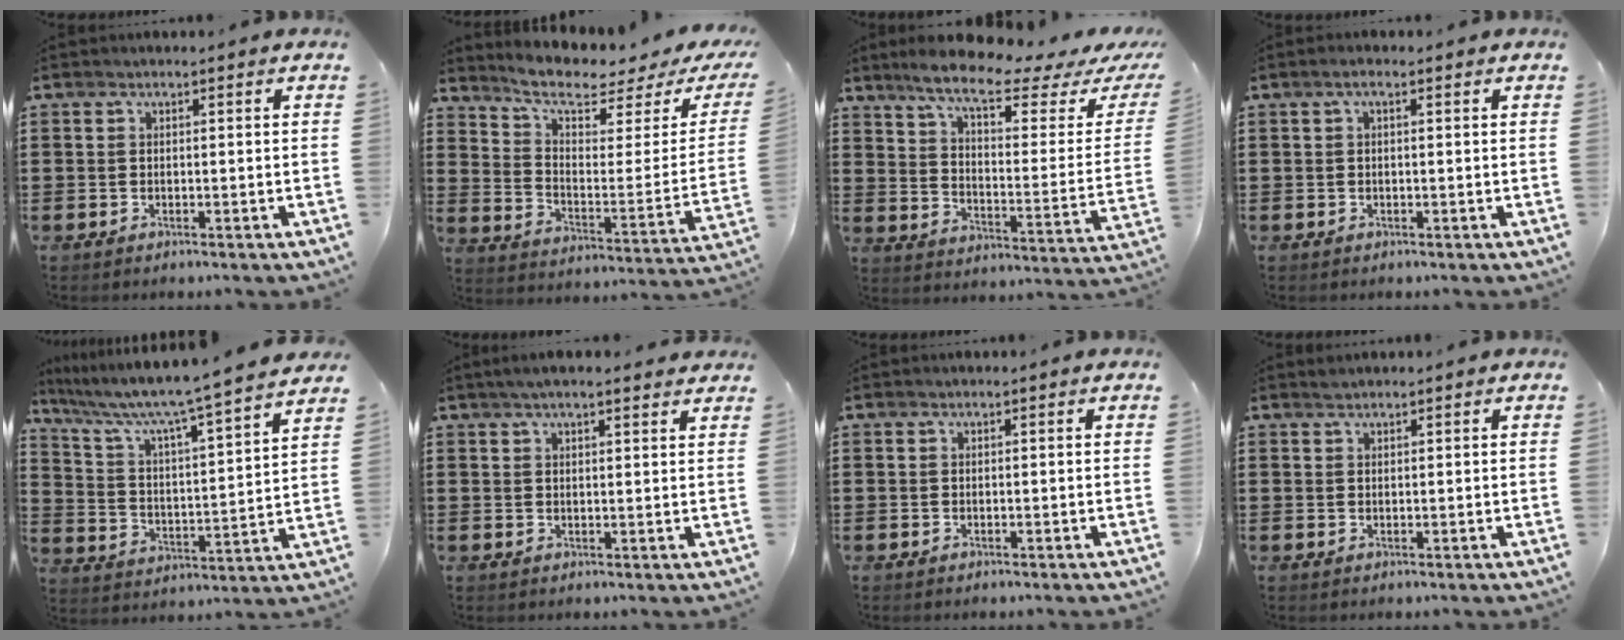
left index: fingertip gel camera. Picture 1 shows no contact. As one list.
[{"total": 6.3, "force": [5.0, 1.4, 3.5], "torque": [-0.088, -0.042, 0.081]}, {"total": 9.7, "force": [7.5, 1.1, 6.1], "torque": [-0.133, -0.045, 0.124]}, {"total": 1.1, "force": [-0.1, 0.3, 1.0], "torque": [-0.021, 0.000, -0.002]}, {"total": 6.6, "force": [5.7, -0.5, 3.2], "torque": [-0.090, -0.053, 0.086]}, {"total": 2.9, "force": [2.4, 0.6, 1.6], "torque": [-0.036, 0.006, 0.044]}, {"total": 0.0}, {"total": 0.8, "force": [0.8, 0.1, 0.3], "torque": [-0.006, 0.000, 0.015]}]